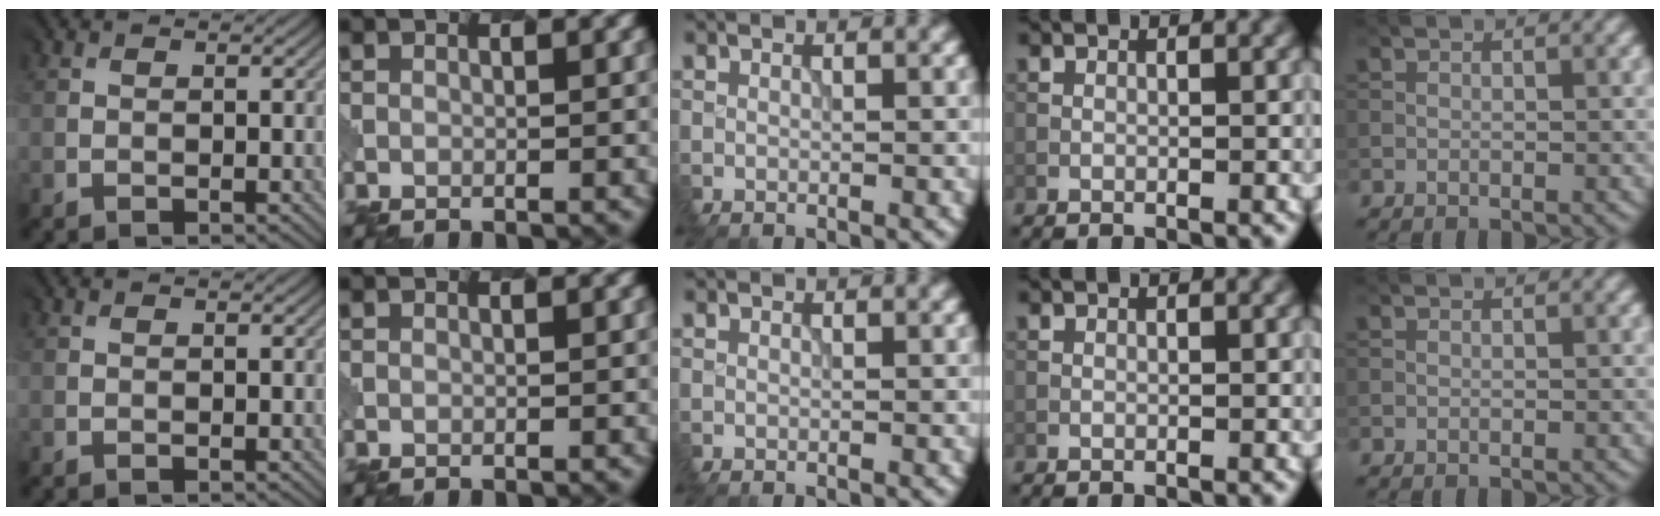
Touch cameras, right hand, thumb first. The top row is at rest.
{}